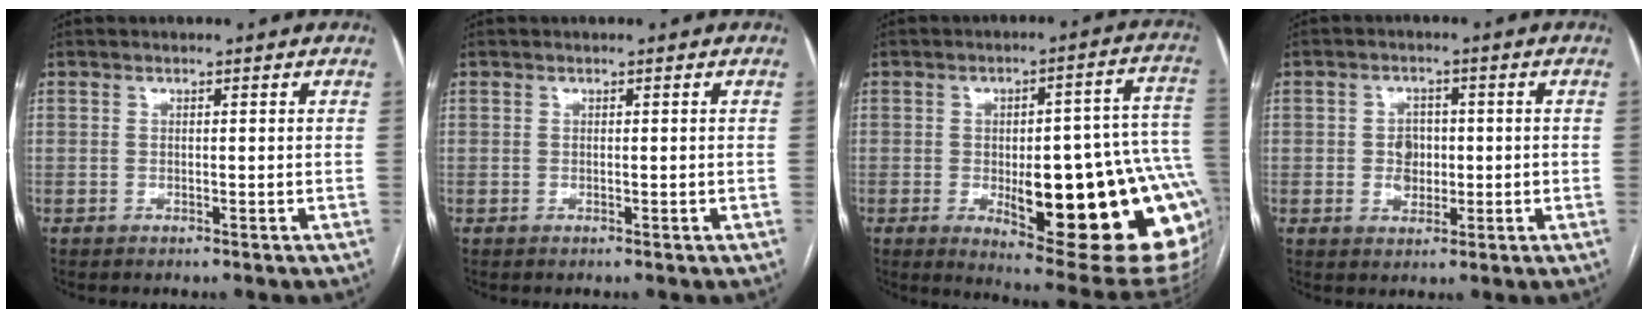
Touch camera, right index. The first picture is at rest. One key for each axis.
{"total": 0.0}
{"total": 26.2, "fx": -5.6, "fy": 5.8, "fz": 24.9, "tx": -0.229, "ty": 0.005, "tz": -0.058}
{"total": 3.9, "fx": -0.2, "fy": 3.1, "fz": 2.3, "tx": -0.033, "ty": 0.008, "tz": 0.002}